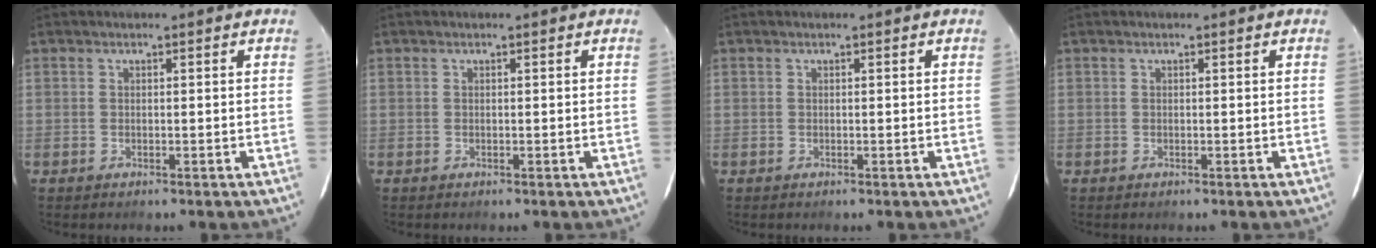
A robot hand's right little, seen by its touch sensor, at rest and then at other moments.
{"total": 0.0}
{"total": 0.0}
{"total": 0.0}